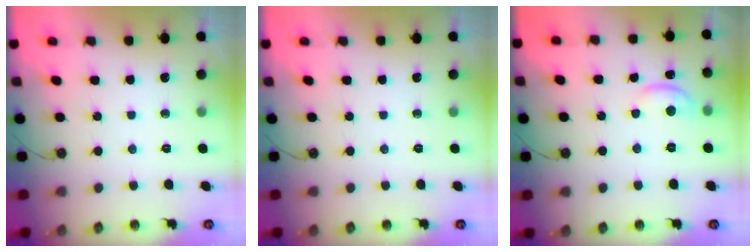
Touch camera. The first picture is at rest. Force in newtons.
{"total": 0.0}
{"total": 1.4, "press": 1.3, "slide": 0.4}